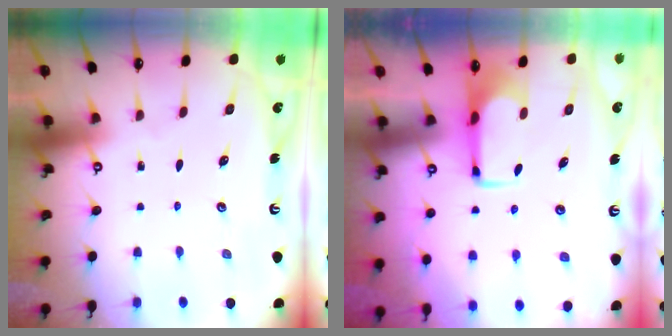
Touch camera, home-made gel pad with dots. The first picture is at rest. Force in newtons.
{"total": 1.9, "press": 1.9, "slide": 0.5}